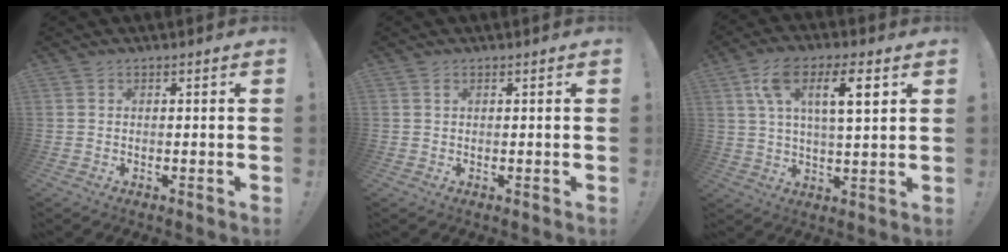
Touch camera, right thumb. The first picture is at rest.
{"total": 0.7, "force": [0.4, 0.3, 0.5], "torque": [-0.006, 0.001, 0.006]}
{"total": 12.5, "force": [5.0, 4.6, 10.5], "torque": [-0.180, 0.005, 0.083]}